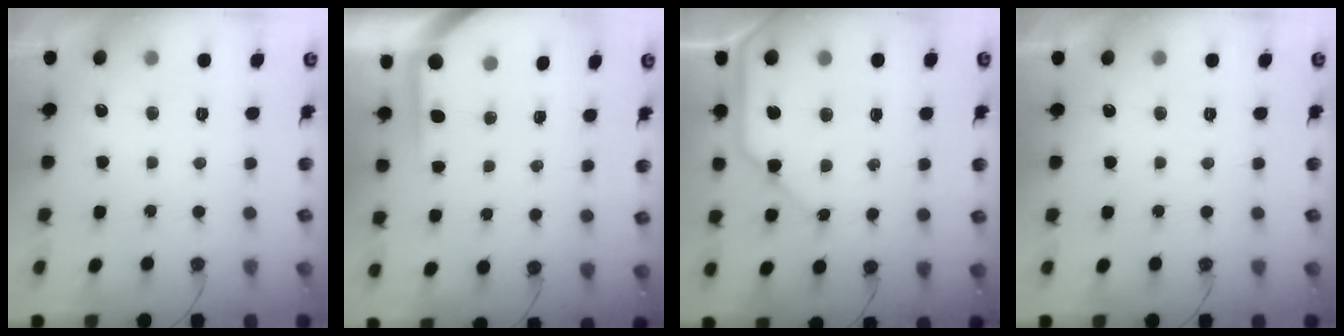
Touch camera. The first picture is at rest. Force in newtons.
{"total": 3.4, "press": 3.4, "slide": 0.3}
{"total": 10.2, "press": 10.1, "slide": 1.4}
{"total": 0.0}